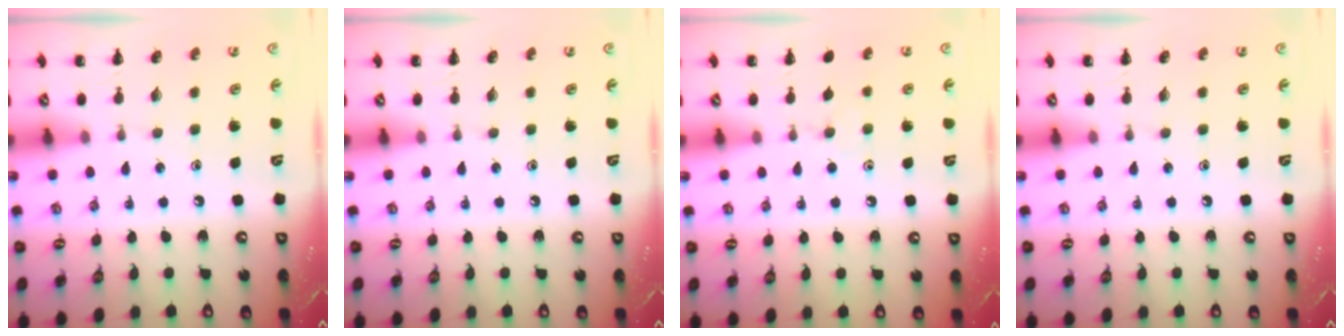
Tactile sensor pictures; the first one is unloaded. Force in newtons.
{"total": 0.0}
{"total": 4.6, "press": 4.4, "slide": 1.4}
{"total": 0.0}